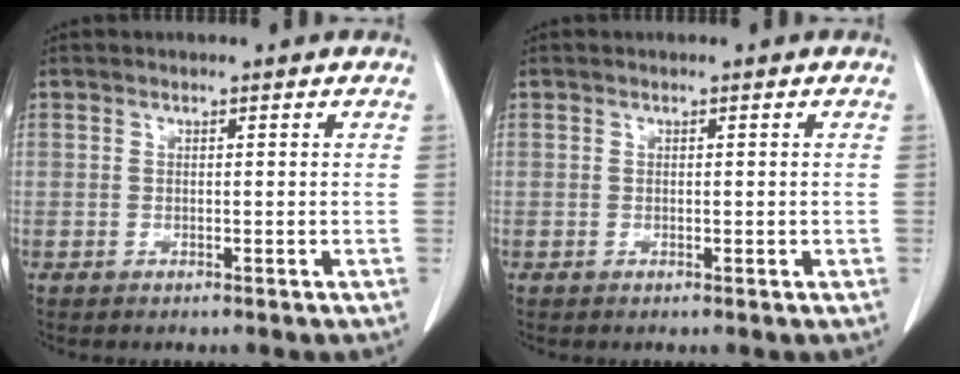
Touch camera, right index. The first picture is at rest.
{"total": 0.7, "force": [-0.1, 0.2, 0.6], "torque": [-0.011, -0.001, 0.000]}